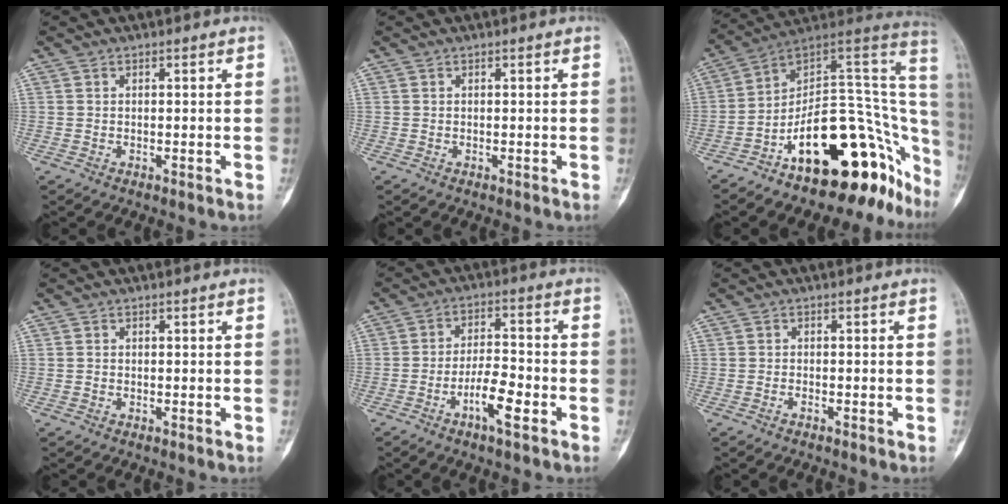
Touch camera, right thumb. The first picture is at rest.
{"total": 0.0}
{"total": 25.7, "force": [-13.8, 11.8, 18.1], "torque": [-0.113, 0.127, -0.187]}
{"total": 0.0}
{"total": 7.8, "force": [-3.6, 2.3, 6.5], "torque": [-0.116, 0.025, -0.065]}
{"total": 0.6, "force": [-0.5, 0.2, 0.2], "torque": [-0.006, 0.002, -0.010]}